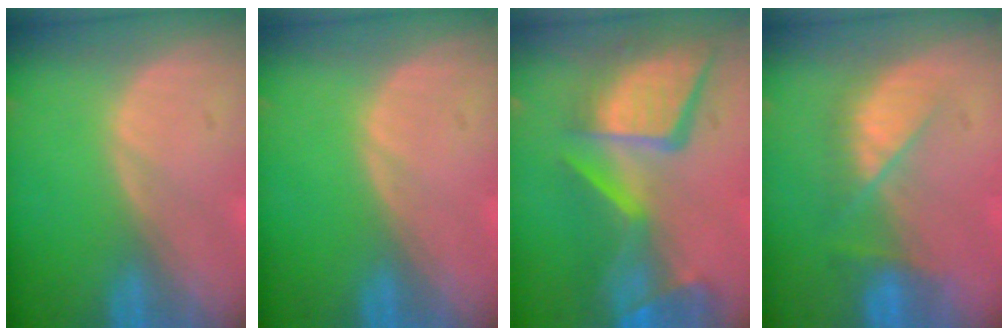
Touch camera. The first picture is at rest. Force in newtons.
{"total": 0.0}
{"total": 14.0, "press": 11.3, "slide": 8.2}
{"total": 5.4, "press": 5.4, "slide": 0.5}